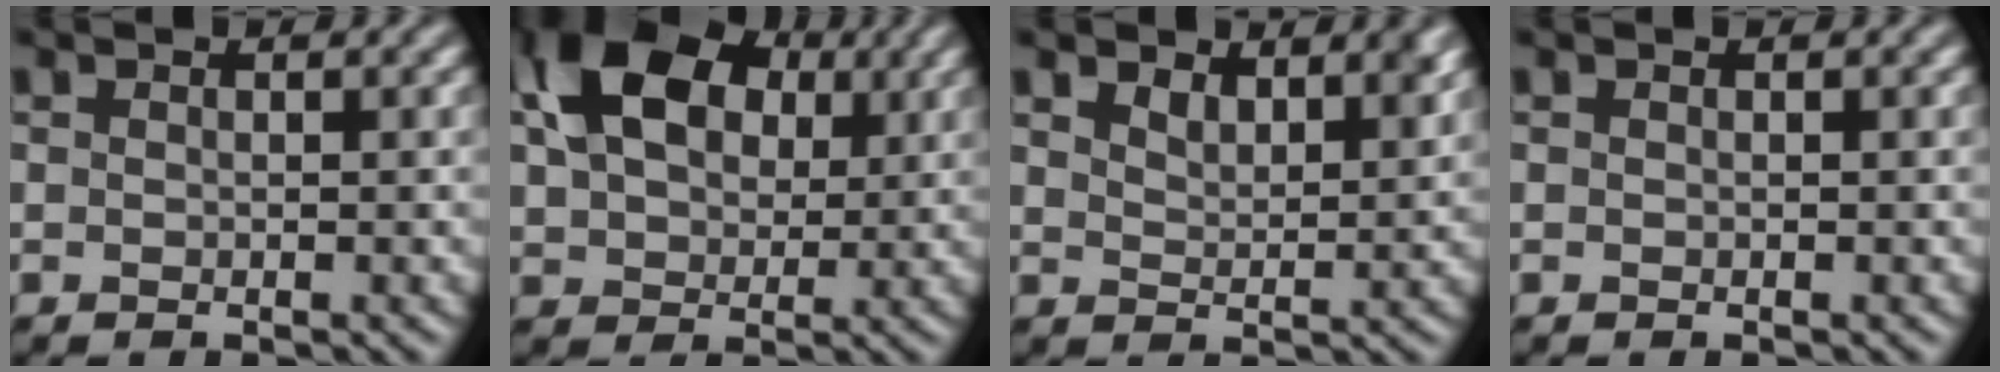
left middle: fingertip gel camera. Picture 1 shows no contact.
{"total": 12.5, "force": [4.6, 8.3, 8.1], "torque": [-0.169, 0.035, 0.078]}
{"total": 3.6, "force": [2.8, 1.4, 1.8], "torque": [-0.031, -0.001, 0.044]}
{"total": 0.0}